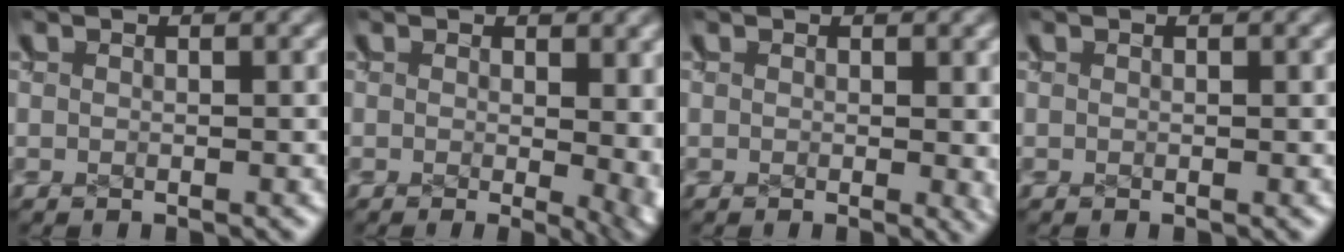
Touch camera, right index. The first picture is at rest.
{"total": 3.3, "force": [-0.1, 1.4, 3.0], "torque": [-0.028, -0.018, 0.006]}
{"total": 1.0, "force": [0.3, 0.3, 0.9], "torque": [-0.011, -0.005, 0.005]}
{"total": 0.0}